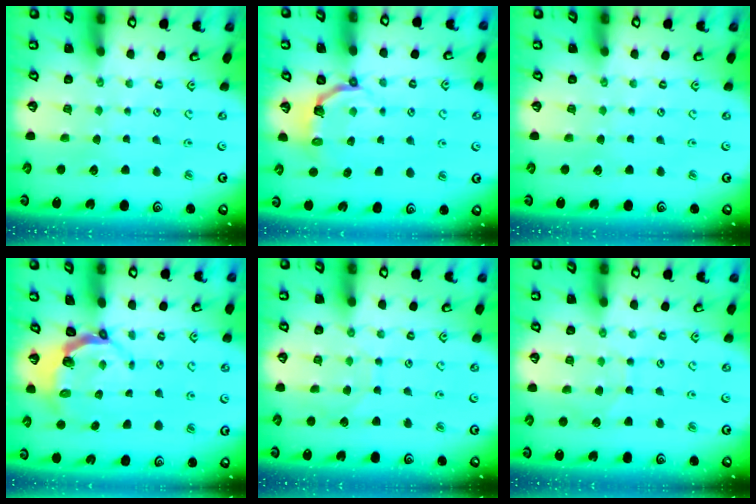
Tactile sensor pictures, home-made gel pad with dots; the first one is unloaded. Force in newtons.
{"total": 4.5, "press": 2.7, "slide": 3.6}
{"total": 0.0}
{"total": 4.5, "press": 3.2, "slide": 3.2}
{"total": 6.0, "press": 6.0, "slide": 0.2}
{"total": 4.7, "press": 4.6, "slide": 0.6}